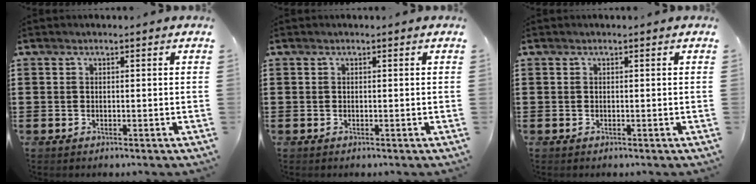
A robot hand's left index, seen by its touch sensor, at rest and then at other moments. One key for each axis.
{"total": 0.0}
{"total": 0.0}